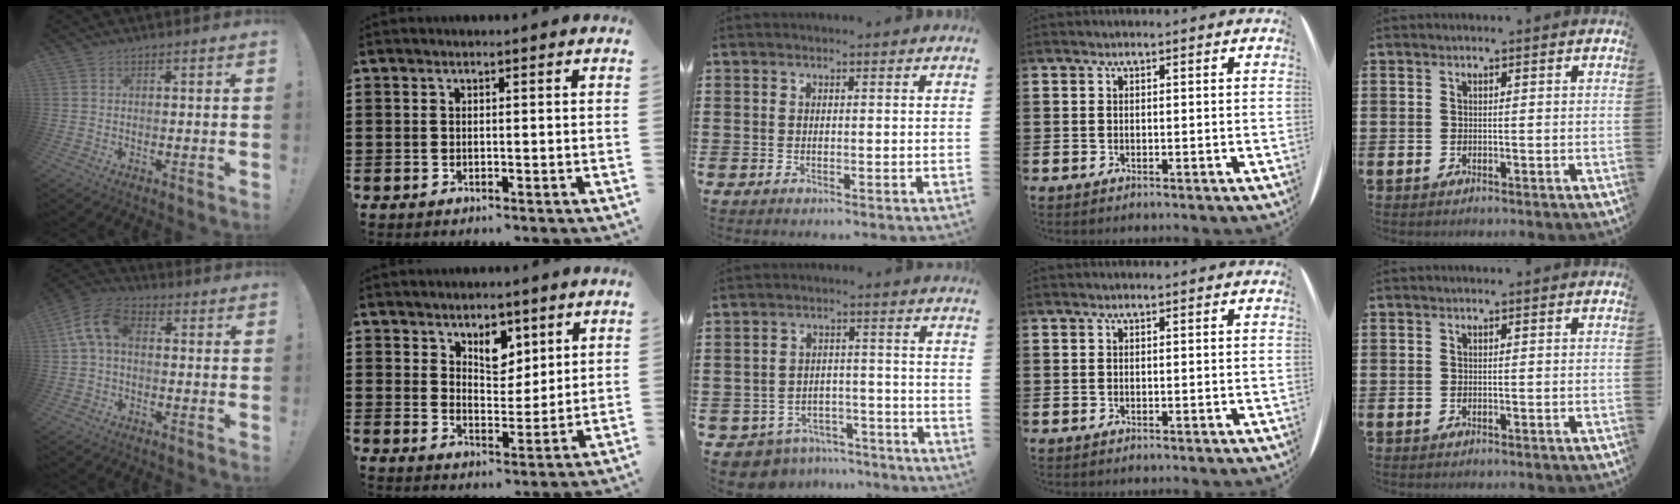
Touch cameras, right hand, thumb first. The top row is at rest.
{"thumb": {"total": 9.6, "force": [1.6, 5.6, 7.7], "torque": [-0.162, 0.006, 0.034]}, "index": {"total": 5.7, "force": [3.6, 3.4, 2.7], "torque": [-0.045, 0.000, 0.062]}, "middle": {"total": 6.5, "force": [-6.3, 1.6, 0.7], "torque": [-0.028, 0.014, -0.129]}}